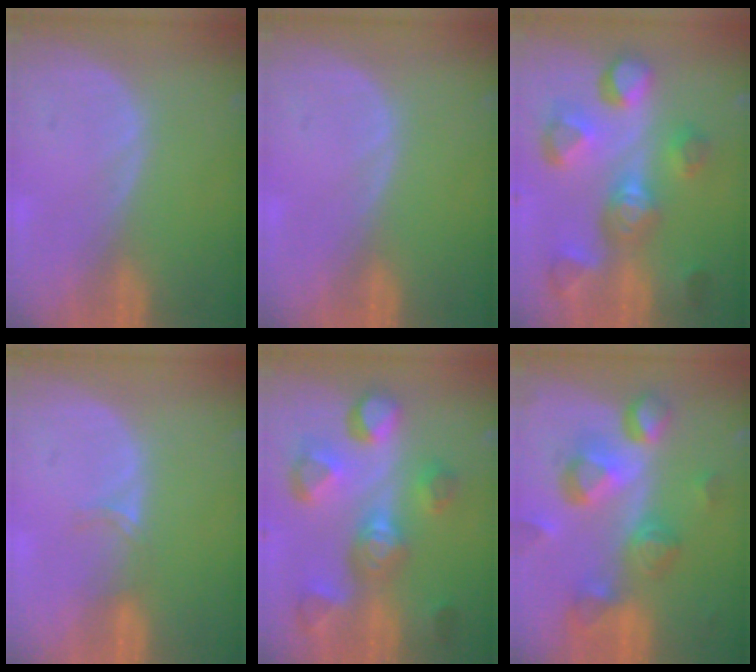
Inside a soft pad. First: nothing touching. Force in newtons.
{"total": 0.0}
{"total": 10.5, "press": 9.8, "slide": 3.8}
{"total": 1.9, "press": 1.5, "slide": 1.2}
{"total": 10.5, "press": 9.8, "slide": 3.8}
{"total": 10.5, "press": 9.4, "slide": 4.7}